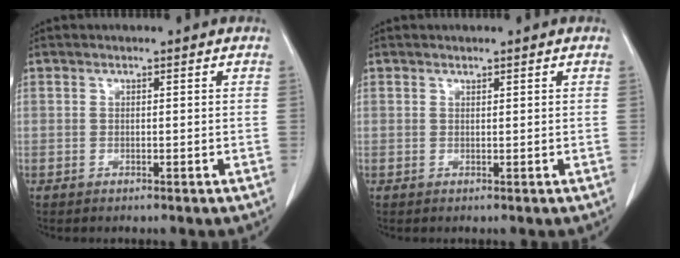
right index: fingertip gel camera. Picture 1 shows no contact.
{"total": 0.0}